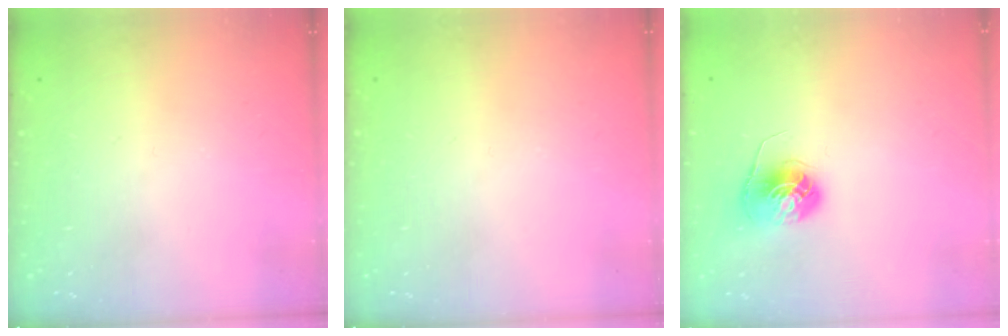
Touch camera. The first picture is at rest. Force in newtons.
{"total": 0.0}
{"total": 6.1, "press": 6.1, "slide": 0.4}